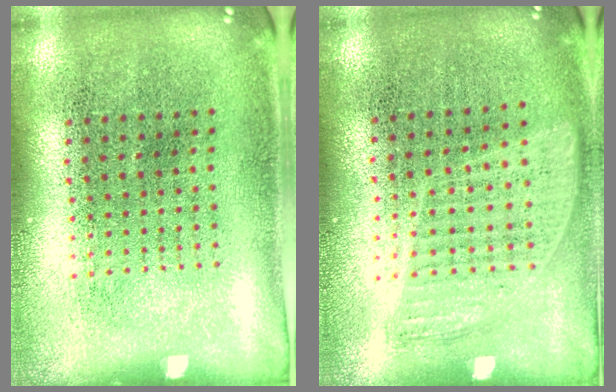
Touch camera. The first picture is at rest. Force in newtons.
{"total": 0.9, "press": 0.8, "slide": 0.4}